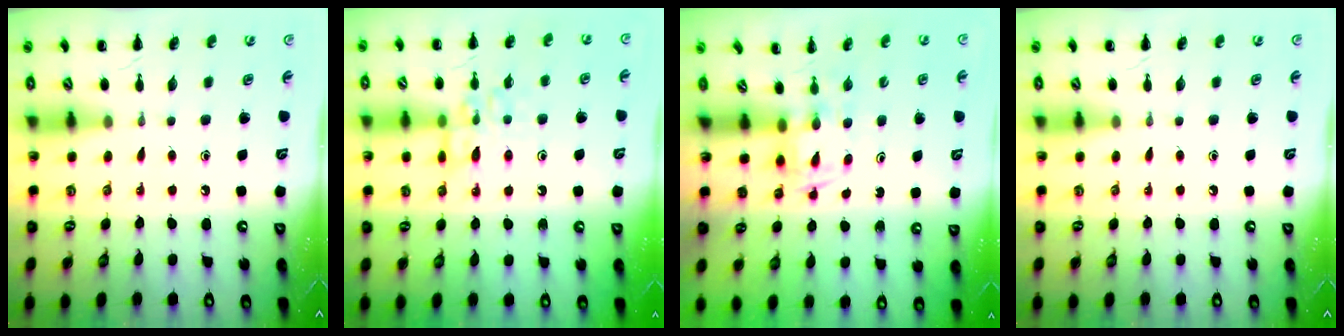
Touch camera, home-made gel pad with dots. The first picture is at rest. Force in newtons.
{"total": 12.5, "press": 12.4, "slide": 1.1}
{"total": 2.4, "press": 2.2, "slide": 1.1}
{"total": 0.0}